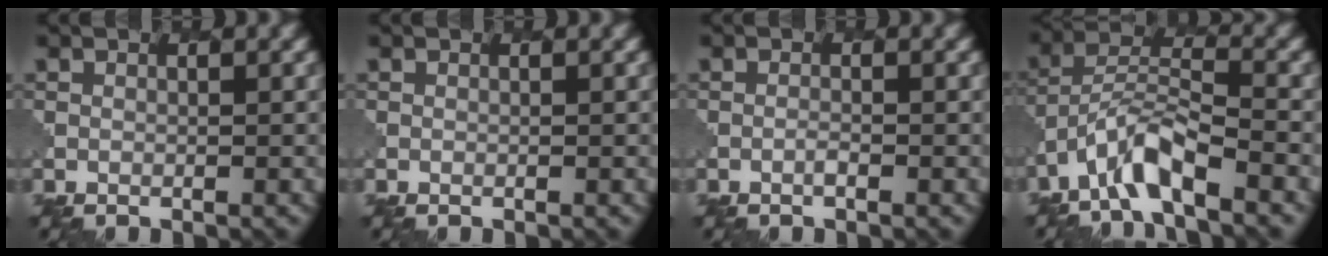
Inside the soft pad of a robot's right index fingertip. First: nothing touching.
{"total": 0.0}
{"total": 0.0}
{"total": 4.9, "force": [-3.5, 1.2, 3.3], "torque": [-0.063, 0.006, -0.070]}